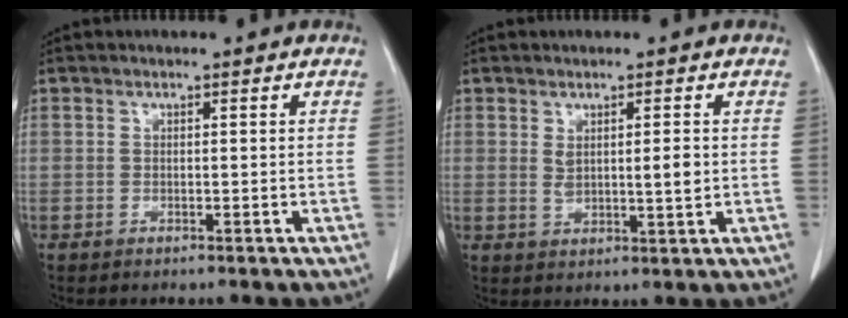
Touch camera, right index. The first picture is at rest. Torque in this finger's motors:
{"motor_torque": [0.13, 0.12, 0.05, 0.06]}